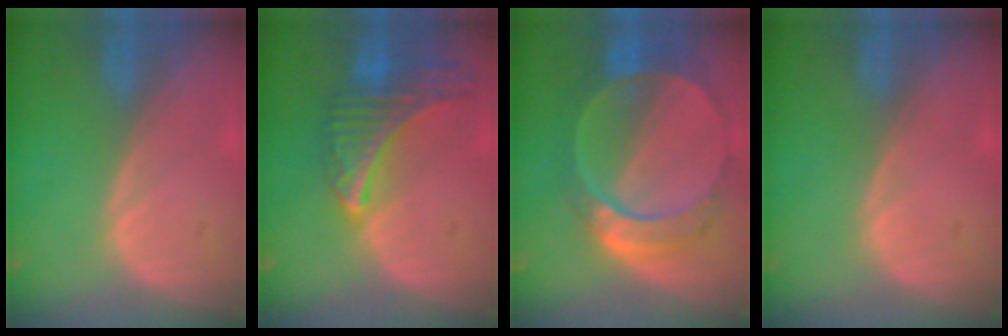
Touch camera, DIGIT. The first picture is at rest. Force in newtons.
{"total": 9.0, "press": 7.9, "slide": 4.3}
{"total": 9.4, "press": 8.3, "slide": 4.4}
{"total": 0.0}